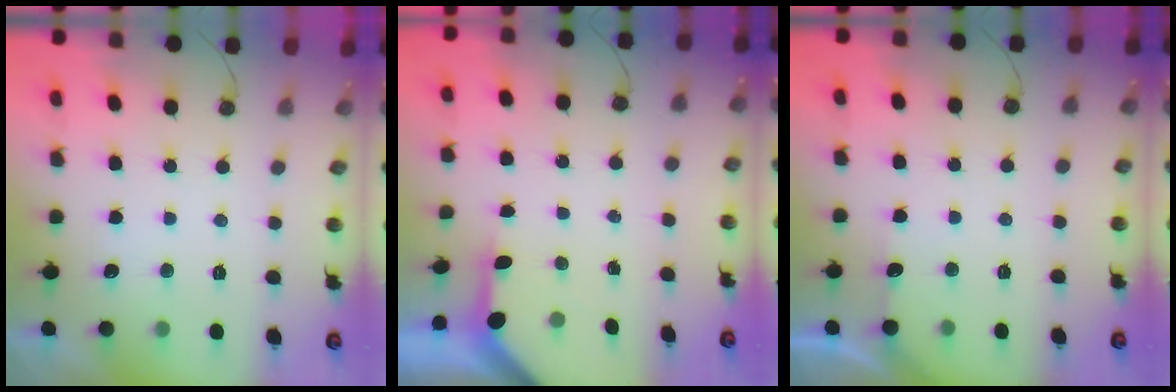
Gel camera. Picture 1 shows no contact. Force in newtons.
{"total": 3.2, "press": 3.2, "slide": 0.3}
{"total": 2.9, "press": 2.8, "slide": 0.4}